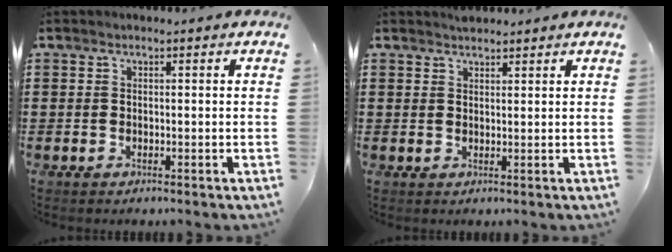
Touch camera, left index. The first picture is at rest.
{"total": 1.9, "force": [1.7, 0.8, -0.2], "torque": [0.000, 0.002, 0.036]}